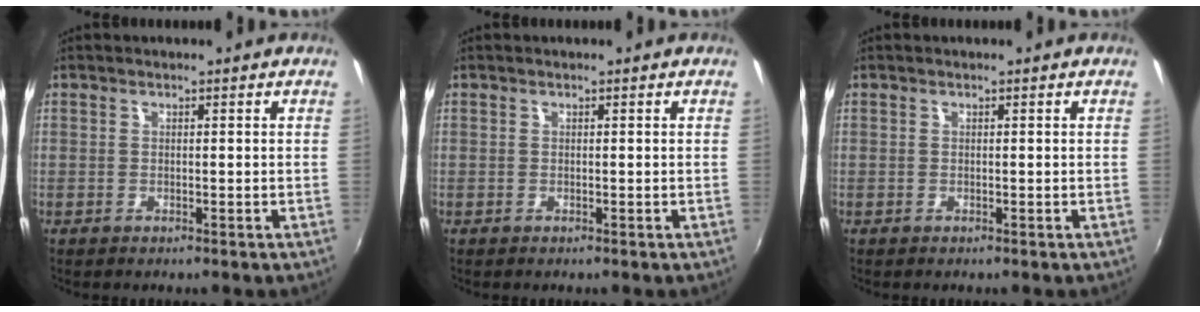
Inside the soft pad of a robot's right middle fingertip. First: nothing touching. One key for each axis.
{"total": 0.0}
{"total": 0.0}